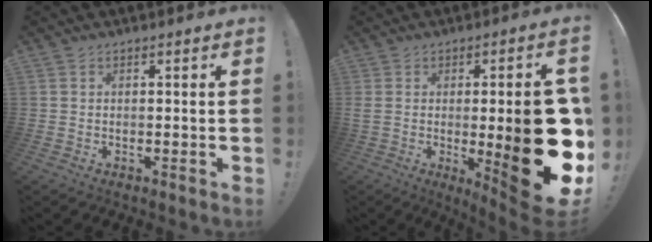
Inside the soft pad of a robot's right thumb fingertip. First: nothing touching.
{"total": 24.0, "force": [-2.0, 6.6, 23.0], "torque": [-0.290, -0.010, -0.010]}